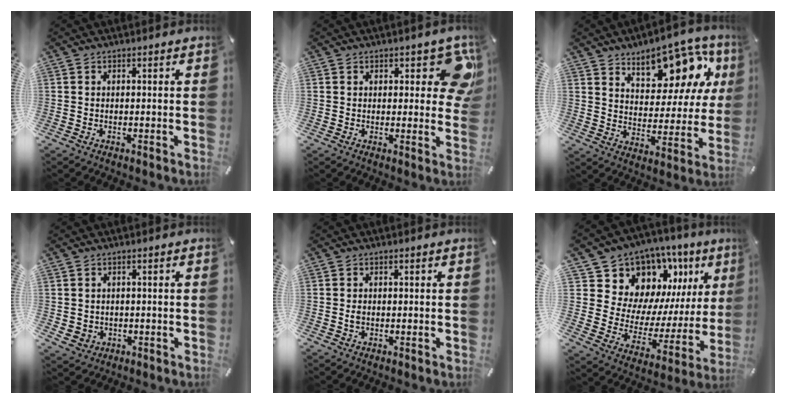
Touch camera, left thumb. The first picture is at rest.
{"total": 10.8, "force": [5.2, 5.1, 7.9], "torque": [-0.074, -0.029, 0.087]}
{"total": 14.9, "force": [11.0, 7.9, 6.3], "torque": [-0.087, -0.087, 0.192]}
{"total": 2.5, "force": [-0.1, 2.4, 0.4], "torque": [-0.008, 0.003, -0.001]}
{"total": 1.0, "force": [-0.1, 0.7, 0.6], "torque": [-0.014, 0.001, -0.003]}
{"total": 12.5, "force": [9.1, 8.4, 1.9], "torque": [-0.023, -0.110, 0.168]}